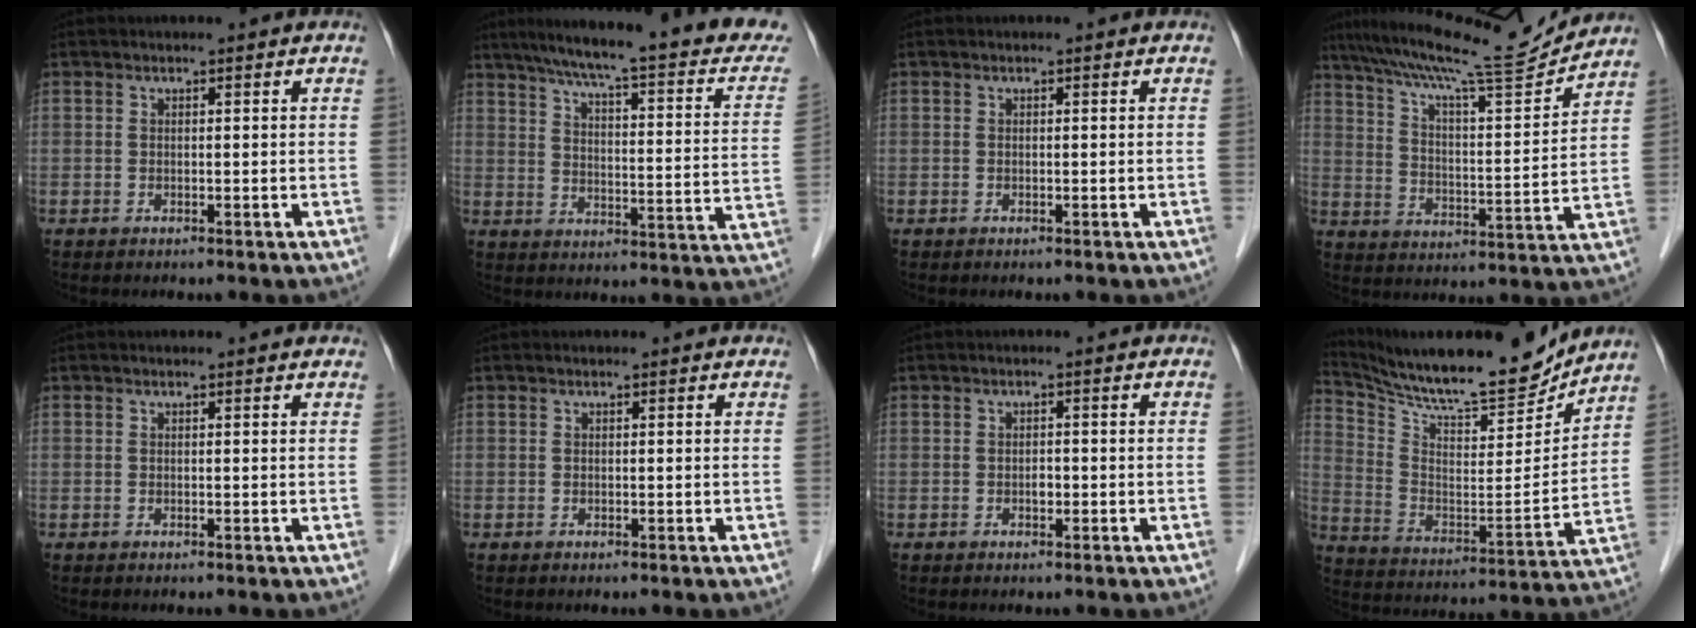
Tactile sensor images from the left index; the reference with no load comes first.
{"total": 24.7, "force": [20.1, 2.4, 14.1], "torque": [-0.199, -0.020, 0.245]}
{"total": 0.0}
{"total": 16.8, "force": [15.6, -0.5, 6.4], "torque": [-0.114, -0.013, 0.240]}
{"total": 2.6, "force": [2.5, 0.3, 0.7], "torque": [-0.015, 0.013, 0.021]}
{"total": 1.2, "force": [1.2, 0.1, 0.3], "torque": [-0.014, 0.009, 0.014]}
{"total": 0.9, "force": [-0.3, 0.5, 0.6], "torque": [-0.012, 0.001, -0.005]}
{"total": 20.4, "force": [18.8, 2.0, 7.6], "torque": [-0.150, -0.033, 0.301]}